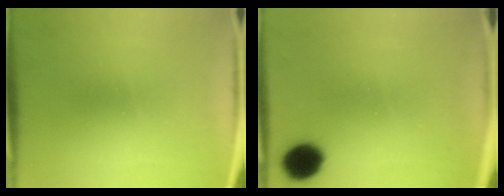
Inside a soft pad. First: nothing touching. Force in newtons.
{"total": 9.3}